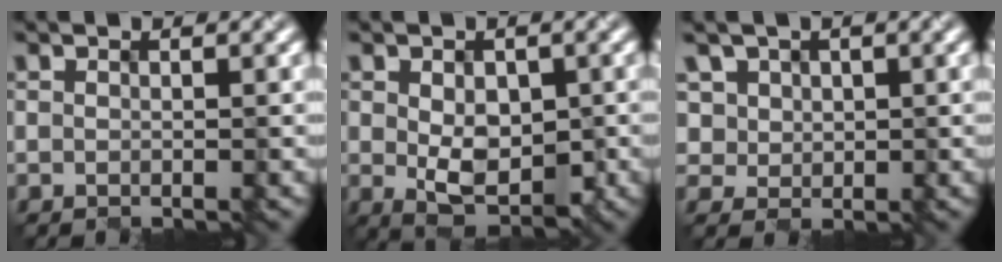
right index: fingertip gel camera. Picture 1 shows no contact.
{"total": 4.3, "force": [-0.6, 2.7, 3.2], "torque": [-0.057, -0.007, 0.000]}
{"total": 3.4, "force": [1.6, 2.8, 0.9], "torque": [-0.052, 0.003, 0.050]}